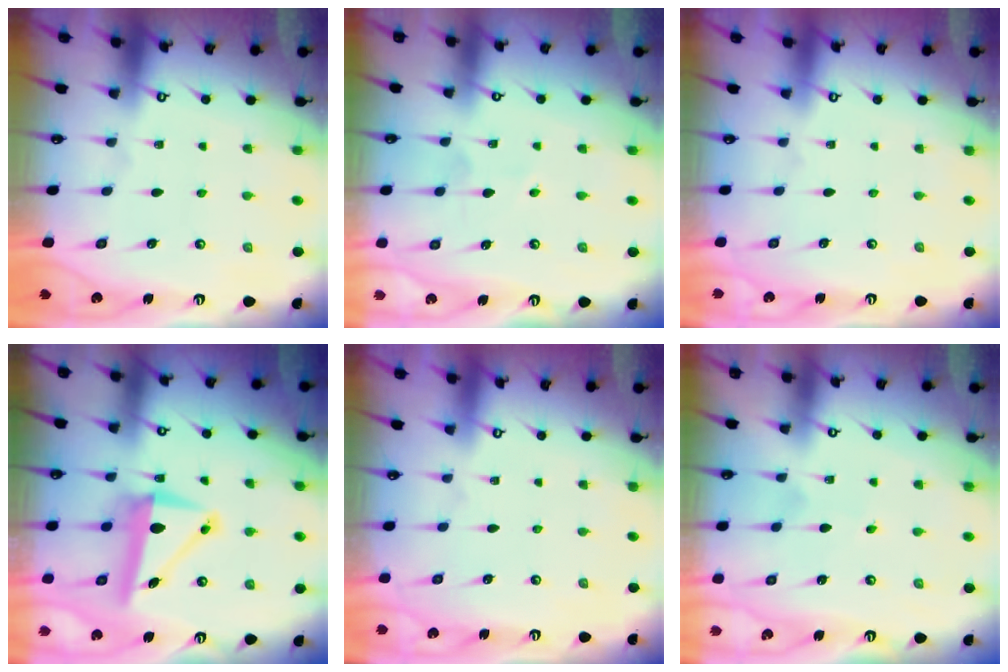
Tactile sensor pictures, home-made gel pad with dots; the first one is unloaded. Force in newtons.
{"total": 3.7, "press": 3.5, "slide": 1.1}
{"total": 0.0}
{"total": 8.3, "press": 8.2, "slide": 1.3}
{"total": 0.0}
{"total": 2.5, "press": 2.5, "slide": 0.3}